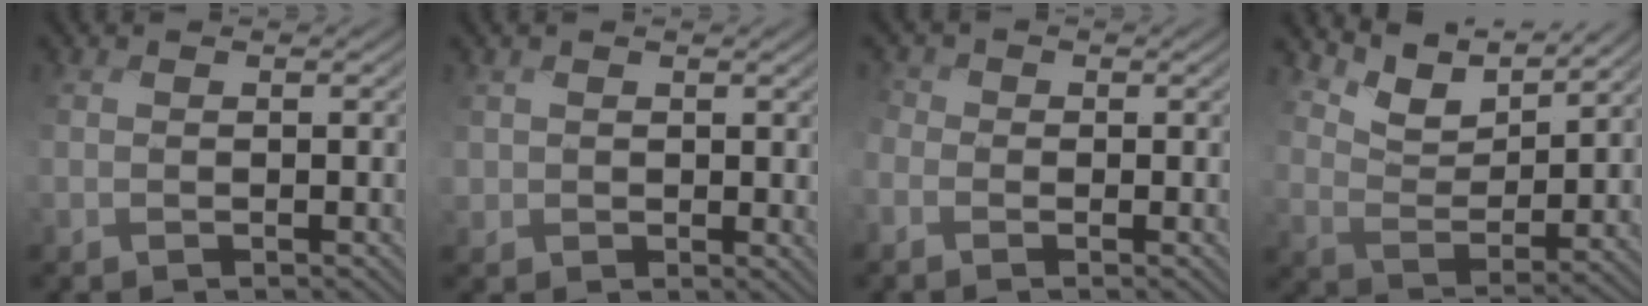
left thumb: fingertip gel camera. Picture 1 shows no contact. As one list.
[{"total": 1.2, "force": [0.8, 0.8, -0.5], "torque": [0.001, 0.000, 0.008]}, {"total": 3.5, "force": [-1.5, 3.0, 0.7], "torque": [-0.036, 0.003, -0.055]}, {"total": 7.3, "force": [6.5, 1.3, 3.1], "torque": [-0.073, 0.008, 0.120]}]